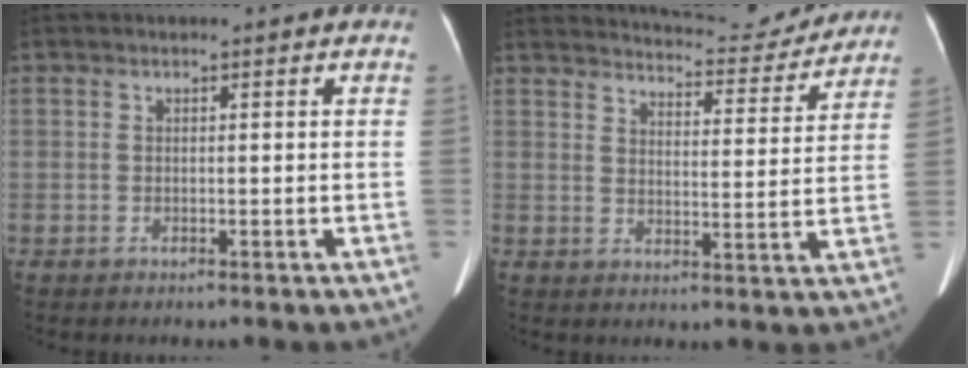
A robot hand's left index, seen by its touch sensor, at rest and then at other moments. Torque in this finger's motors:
{"motor_torque": [0.43, -0.69, 0.09, 0.01]}